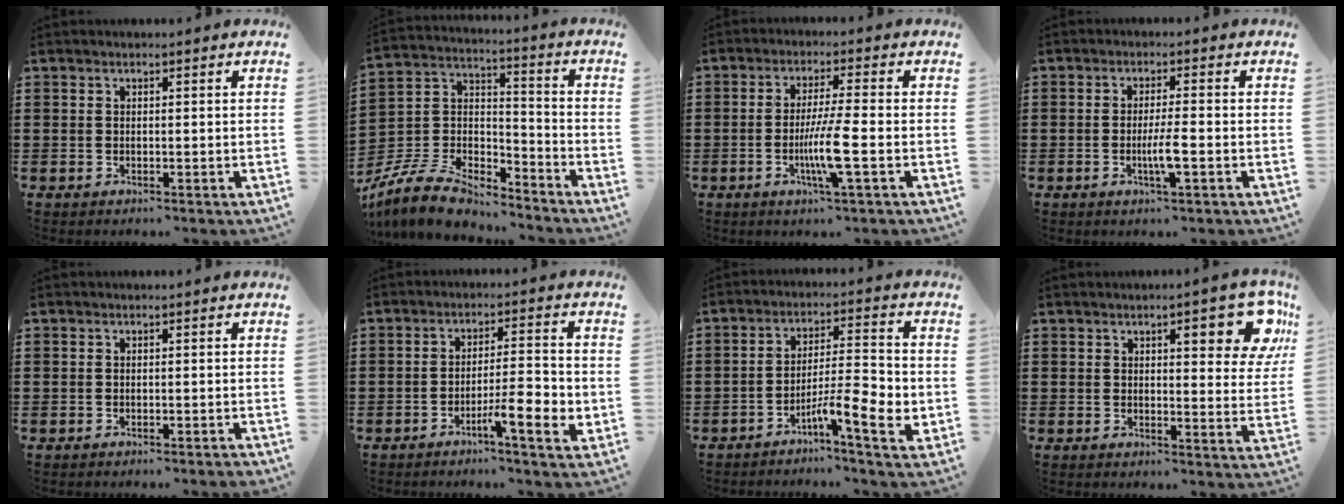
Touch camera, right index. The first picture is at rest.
{"total": 9.6, "force": [-8.5, 2.3, 3.7], "torque": [-0.092, 0.013, -0.174]}
{"total": 7.1, "force": [-1.9, 0.0, 6.8], "torque": [-0.127, -0.016, -0.037]}
{"total": 4.3, "force": [-1.1, 0.4, 4.1], "torque": [-0.078, -0.006, -0.023]}
{"total": 0.7, "force": [-0.6, 0.0, 0.2], "torque": [-0.005, -0.003, -0.012]}
{"total": 7.1, "force": [-3.2, 0.7, 6.3], "torque": [-0.091, -0.004, -0.055]}
{"total": 8.2, "force": [-3.4, 1.4, 7.3], "torque": [-0.109, -0.001, -0.058]}
{"total": 9.0, "force": [4.2, 2.6, 7.5], "torque": [-0.093, -0.010, 0.061]}